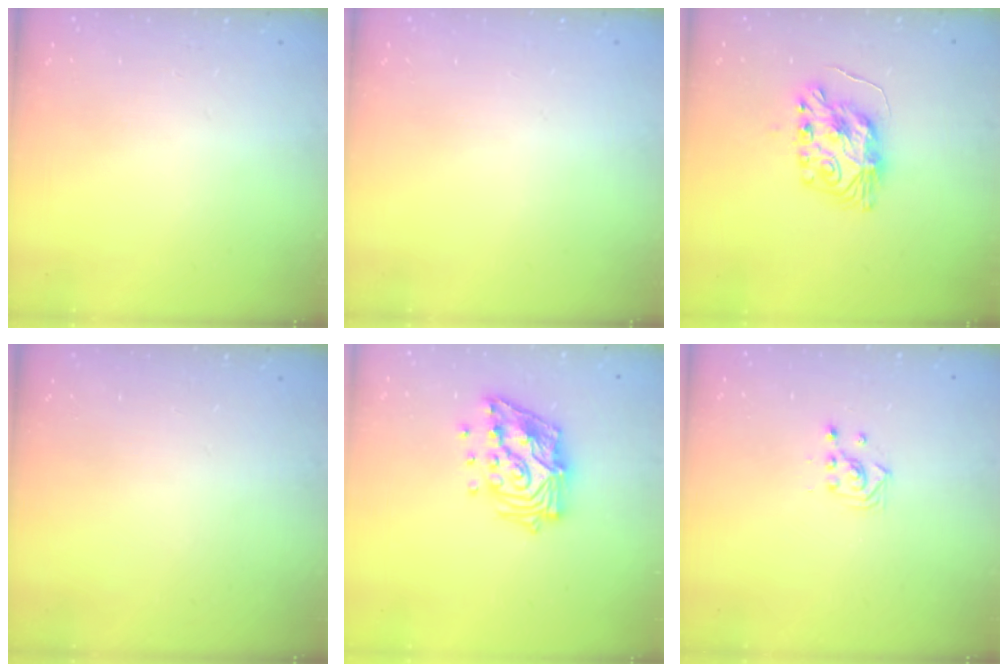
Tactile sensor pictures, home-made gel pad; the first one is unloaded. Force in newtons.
{"total": 0.0}
{"total": 9.4, "press": 9.4, "slide": 0.9}
{"total": 0.0}
{"total": 14.7, "press": 14.6, "slide": 1.9}
{"total": 3.4, "press": 3.4, "slide": 0.2}